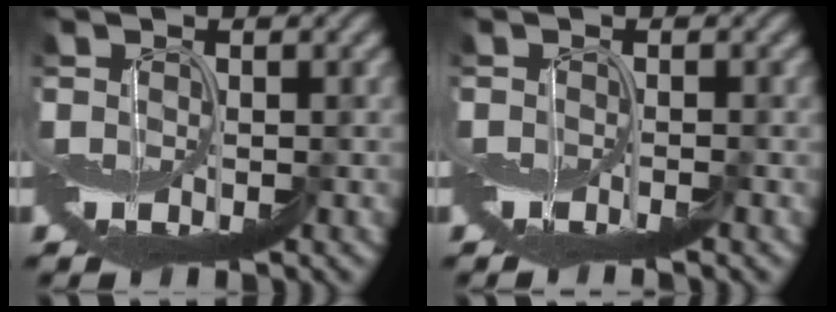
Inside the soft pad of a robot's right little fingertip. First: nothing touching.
{"total": 1.2, "force": [-0.9, -0.2, 0.7], "torque": [-0.011, -0.001, -0.017]}